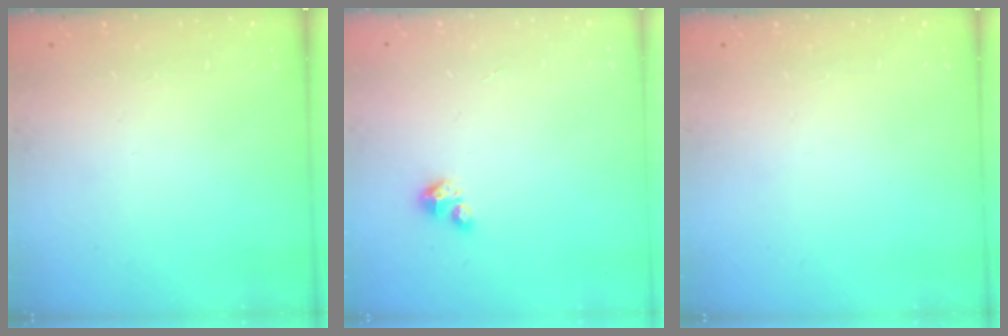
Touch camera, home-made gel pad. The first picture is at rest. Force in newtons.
{"total": 1.9, "press": 1.9, "slide": 0.1}
{"total": 0.0}